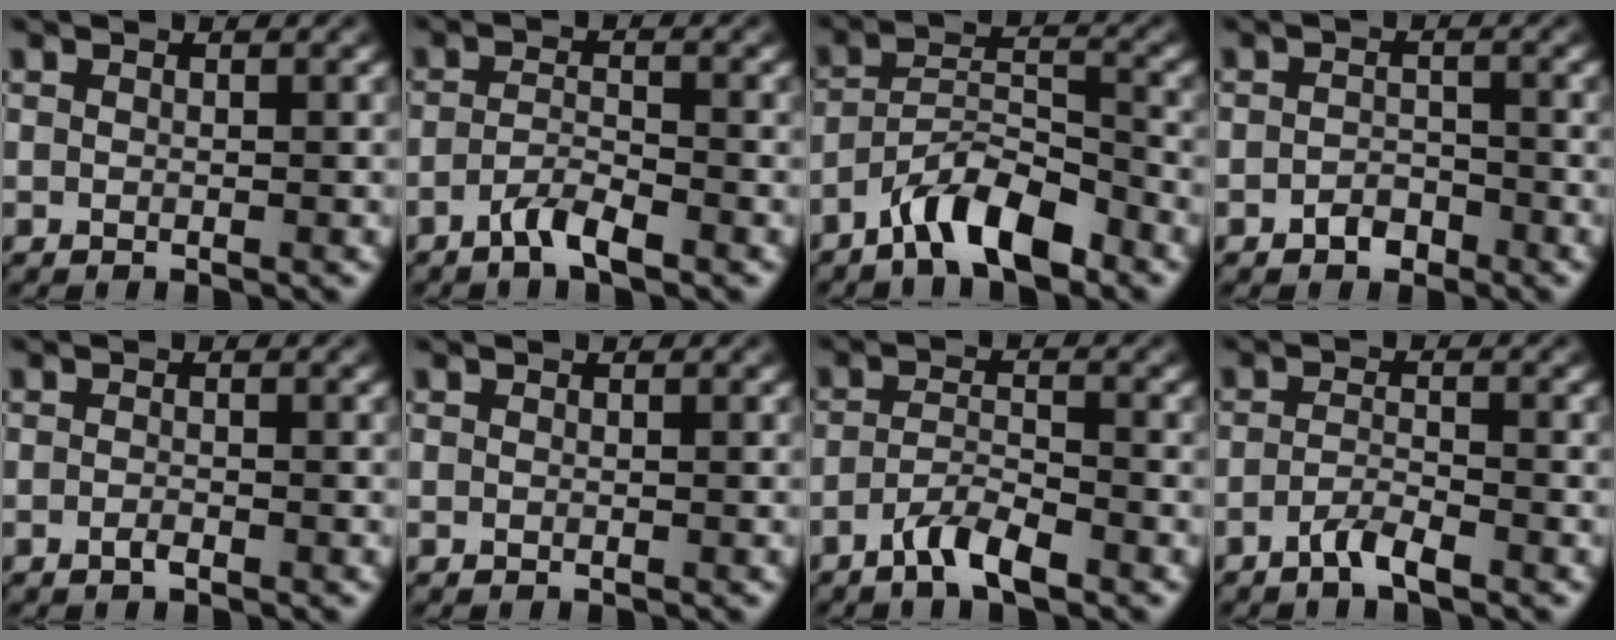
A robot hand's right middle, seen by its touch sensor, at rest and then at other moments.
{"total": 2.6, "force": [-1.7, 0.6, 1.9], "torque": [-0.037, 0.004, -0.038]}
{"total": 6.0, "force": [-4.4, 1.8, 3.7], "torque": [-0.060, 0.007, -0.082]}
{"total": 1.9, "force": [-1.2, 1.2, 0.8], "torque": [-0.011, 0.004, -0.024]}
{"total": 0.8, "force": [-0.5, 0.2, 0.6], "torque": [-0.012, 0.000, -0.009]}
{"total": 0.0}
{"total": 3.2, "force": [-2.2, 0.7, 2.2], "torque": [-0.045, 0.006, -0.047]}
{"total": 2.1, "force": [-1.4, 0.4, 1.6], "torque": [-0.031, 0.004, -0.032]}